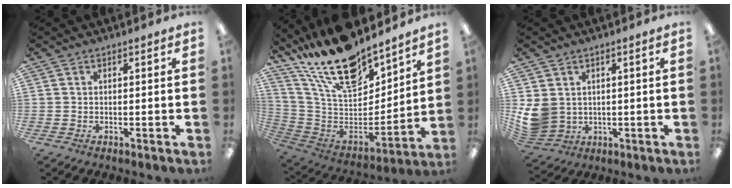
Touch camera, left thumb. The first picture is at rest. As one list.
[{"total": 22.1, "force": [17.5, 8.3, 10.8], "torque": [-0.207, -0.116, 0.308]}, {"total": 6.4, "force": [1.5, 5.5, 2.9], "torque": [-0.080, -0.011, 0.030]}]